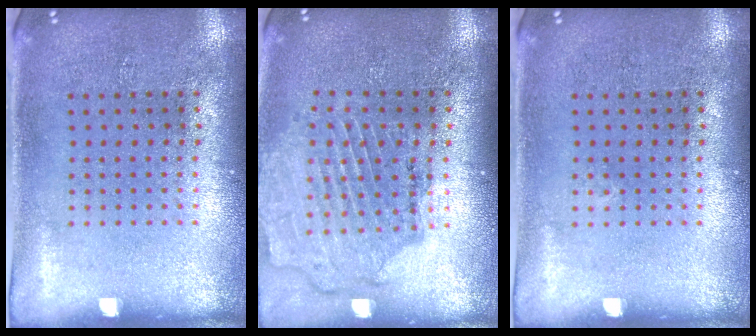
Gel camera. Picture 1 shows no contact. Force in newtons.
{"total": 1.6, "press": 1.5, "slide": 0.3}
{"total": 0.0}